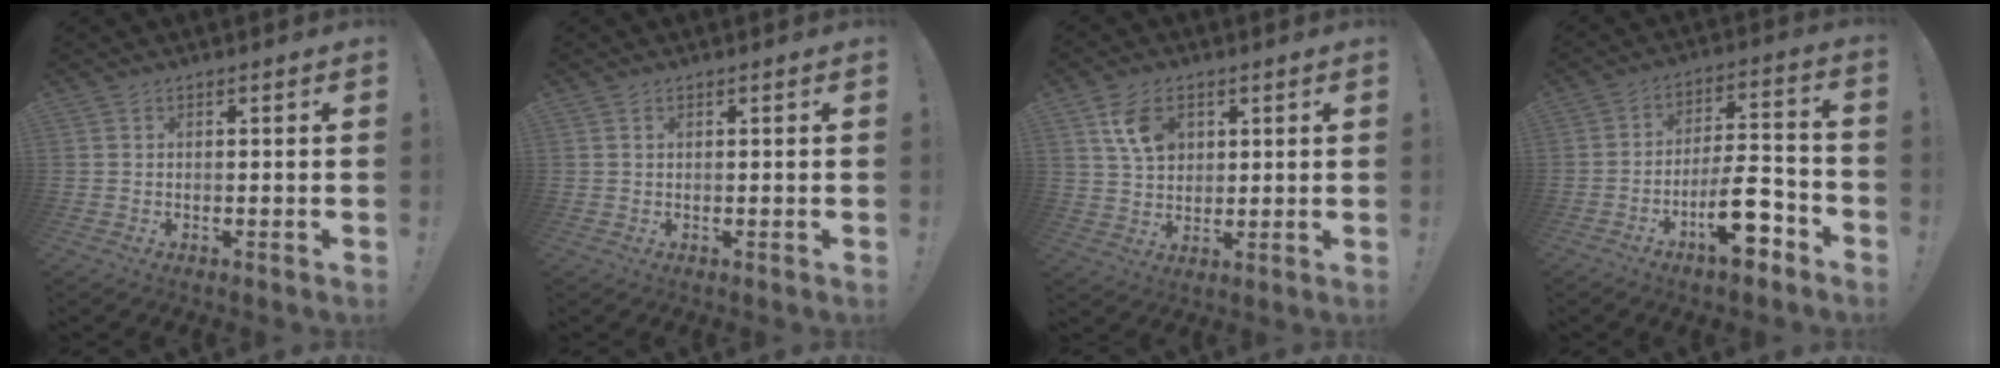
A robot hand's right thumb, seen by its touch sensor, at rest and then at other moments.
{"total": 0.7, "force": [0.4, 0.4, 0.5], "torque": [-0.014, 0.003, 0.009]}
{"total": 9.3, "force": [4.1, 6.4, 5.3], "torque": [-0.079, -0.007, 0.079]}
{"total": 15.0, "force": [-7.7, 5.4, 11.6], "torque": [-0.178, 0.058, -0.119]}